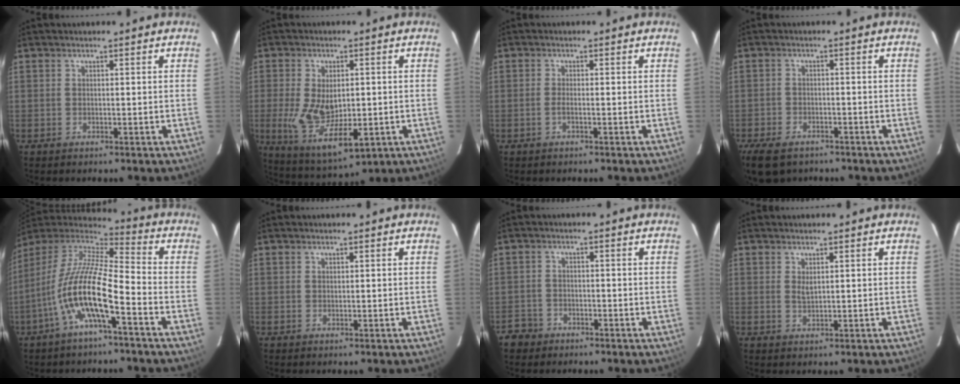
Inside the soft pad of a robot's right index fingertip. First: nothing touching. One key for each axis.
{"total": 12.8, "fx": -1.8, "fy": 6.6, "fz": 10.9, "tx": -0.224, "ty": -0.025, "tz": -0.018}
{"total": 1.1, "fx": -0.5, "fy": -0.1, "fz": 0.9, "tx": -0.017, "ty": 0.002, "tz": -0.011}
{"total": 9.4, "fx": -6.8, "fy": 5.0, "fz": 4.2, "tx": -0.112, "ty": -0.017, "tz": -0.119}
{"total": 15.3, "fx": -5.9, "fy": 3.1, "fz": 13.7, "tx": -0.254, "ty": -0.007, "tz": -0.119}
{"total": 0.0}
{"total": 4.9, "fx": -3.1, "fy": 3.7, "fz": 0.6, "tx": -0.026, "ty": 0.017, "tz": -0.056}
{"total": 1.3, "fx": 0.6, "fy": 0.5, "fz": 1.1, "tx": -0.020, "ty": 0.000, "tz": 0.013}